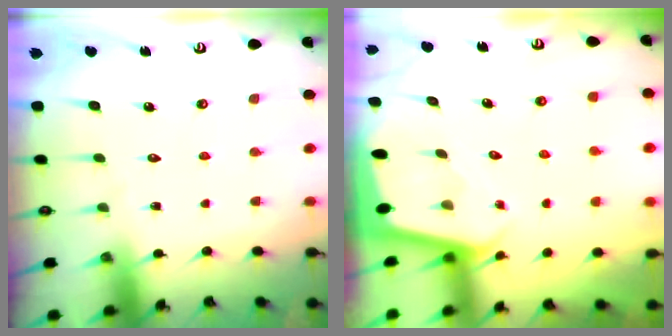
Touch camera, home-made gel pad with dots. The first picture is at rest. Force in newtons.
{"total": 1.8, "press": 1.8, "slide": 0.1}